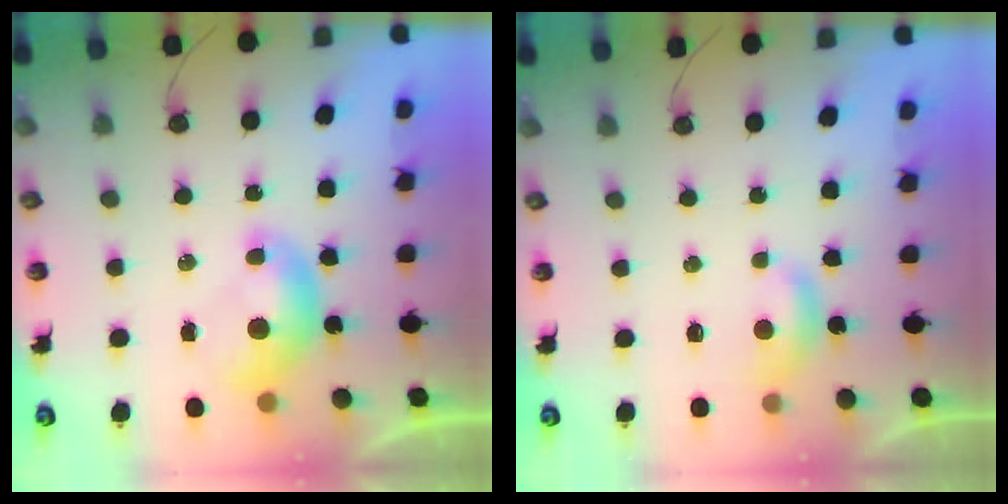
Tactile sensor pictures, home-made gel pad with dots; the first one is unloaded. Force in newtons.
{"total": 1.9, "press": 1.8, "slide": 0.4}